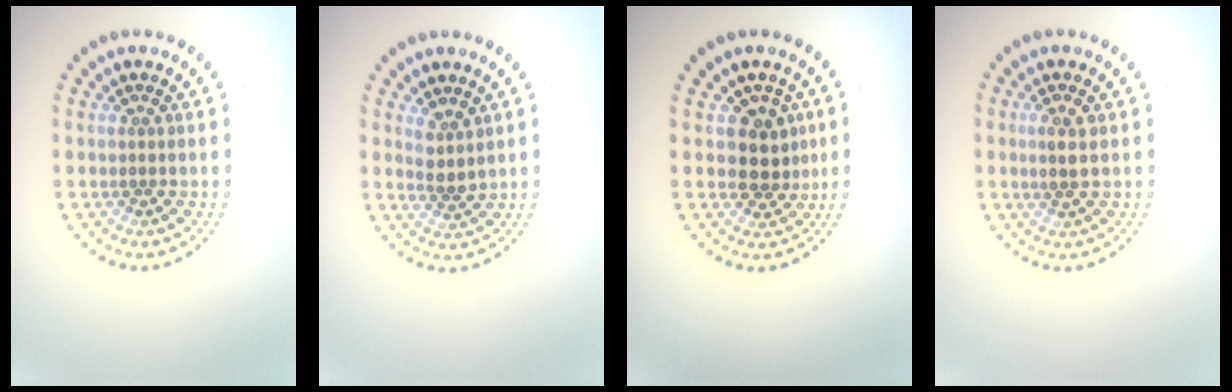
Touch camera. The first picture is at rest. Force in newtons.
{"total": 2.0, "press": 1.6, "slide": 1.1}
{"total": 2.8, "press": 2.5, "slide": 1.3}
{"total": 1.7, "press": 1.6, "slide": 0.5}